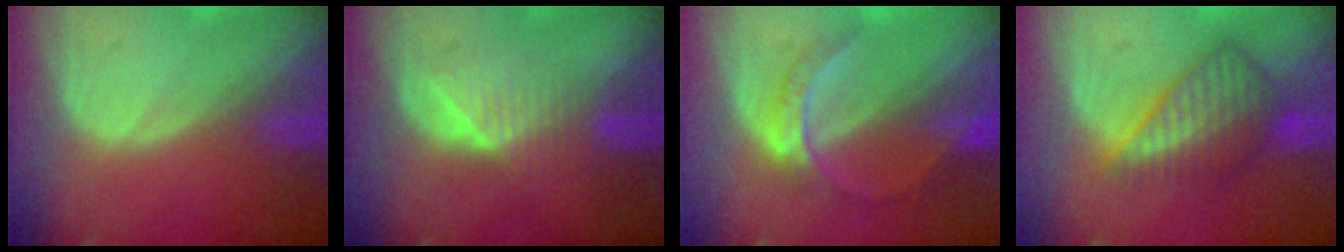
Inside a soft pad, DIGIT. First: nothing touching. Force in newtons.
{"total": 4.5, "press": 4.4, "slide": 1.0}
{"total": 6.3, "press": 5.4, "slide": 3.2}
{"total": 7.5, "press": 6.9, "slide": 2.9}